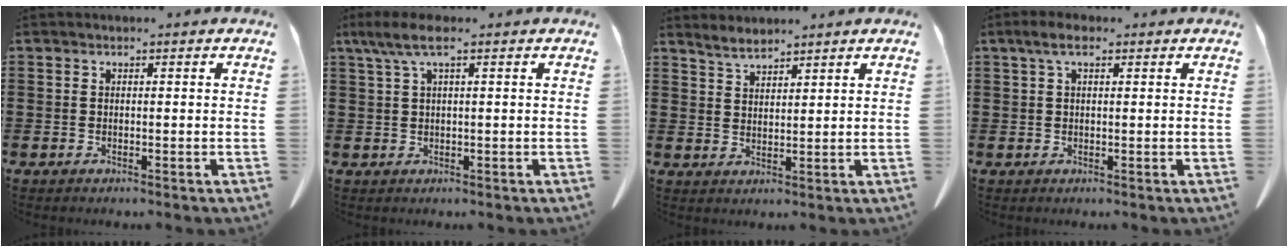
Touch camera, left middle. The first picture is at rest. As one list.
[{"total": 4.1, "force": [1.6, 0.8, 3.7], "torque": [-0.090, -0.005, 0.024]}, {"total": 2.8, "force": [2.7, 0.5, 0.8], "torque": [-0.023, -0.004, 0.051]}, {"total": 3.2, "force": [1.4, 1.3, 2.6], "torque": [-0.056, 0.007, 0.024]}]